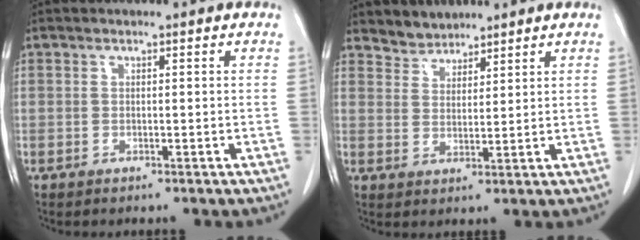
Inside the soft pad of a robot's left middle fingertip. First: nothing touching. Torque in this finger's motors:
{"motor_torque": [0.00, -0.08, -0.08, -0.03]}